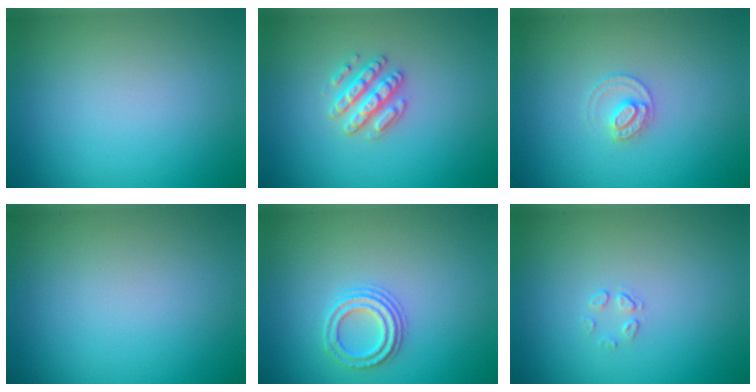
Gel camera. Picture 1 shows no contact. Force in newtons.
{"total": 2.8, "press": 2.7, "slide": 0.6}
{"total": 1.7, "press": 1.7, "slide": 0.1}
{"total": 0.0}
{"total": 2.4, "press": 2.2, "slide": 0.8}
{"total": 0.7, "press": 0.4, "slide": 0.6}